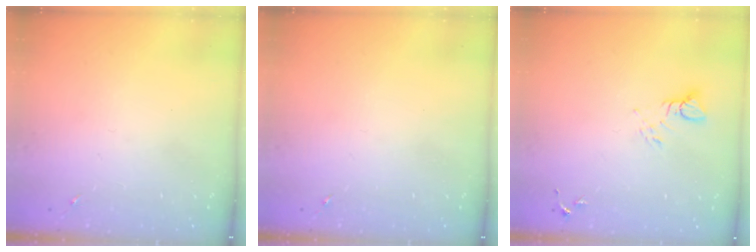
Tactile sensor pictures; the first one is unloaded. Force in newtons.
{"total": 0.0}
{"total": 4.1, "press": 4.1, "slide": 0.4}